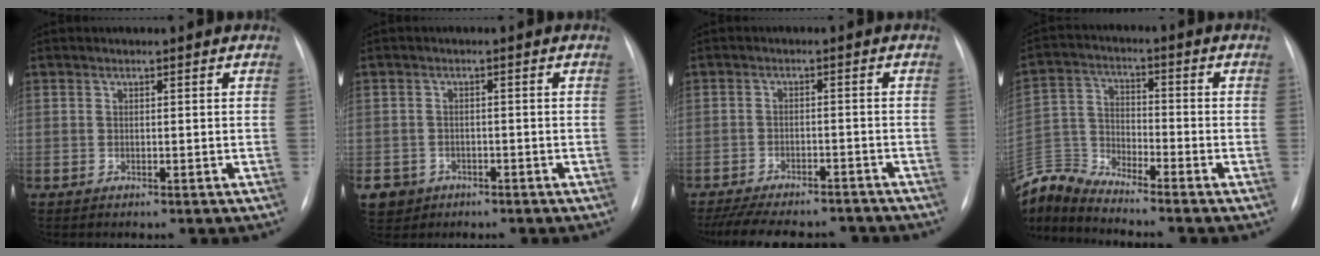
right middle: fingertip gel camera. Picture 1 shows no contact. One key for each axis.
{"total": 4.6, "fx": -2.5, "fy": 3.9, "fz": 0.5, "tx": -0.012, "ty": 0.006, "tz": -0.037}
{"total": 15.5, "fx": -13.6, "fy": 4.4, "fz": 5.8, "tx": -0.129, "ty": -0.004, "tz": -0.184}
{"total": 9.5, "fx": -9.5, "fy": -0.8, "fz": 0.5, "tx": -0.028, "ty": 0.013, "tz": -0.192}